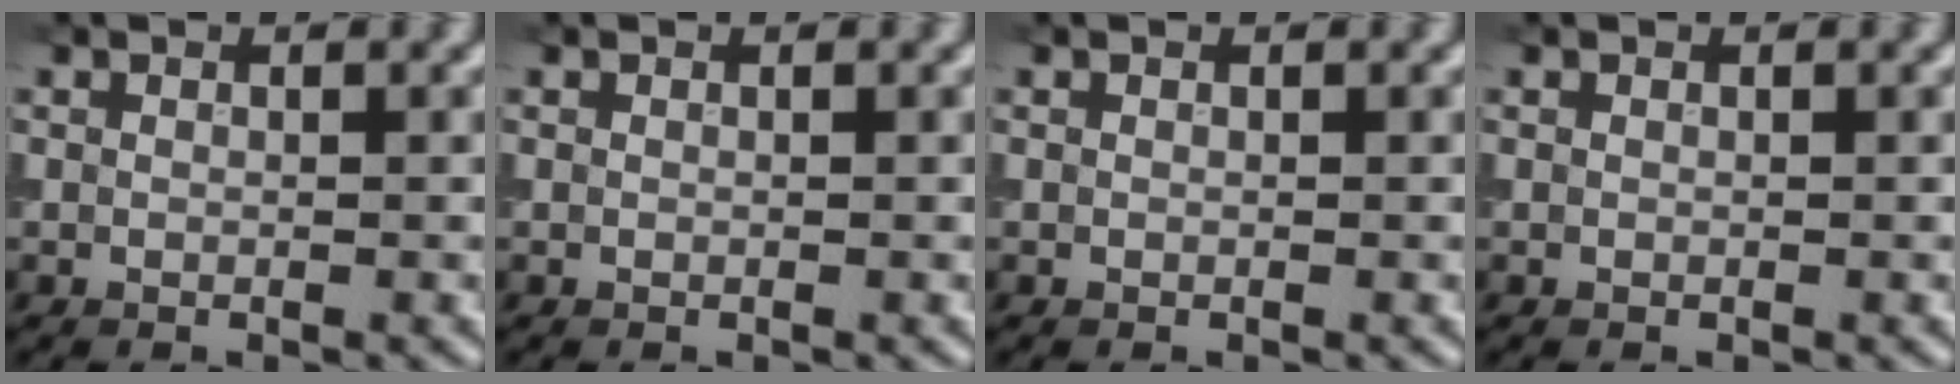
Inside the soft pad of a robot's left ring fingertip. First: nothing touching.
{"total": 0.0}
{"total": 0.0}
{"total": 0.0}